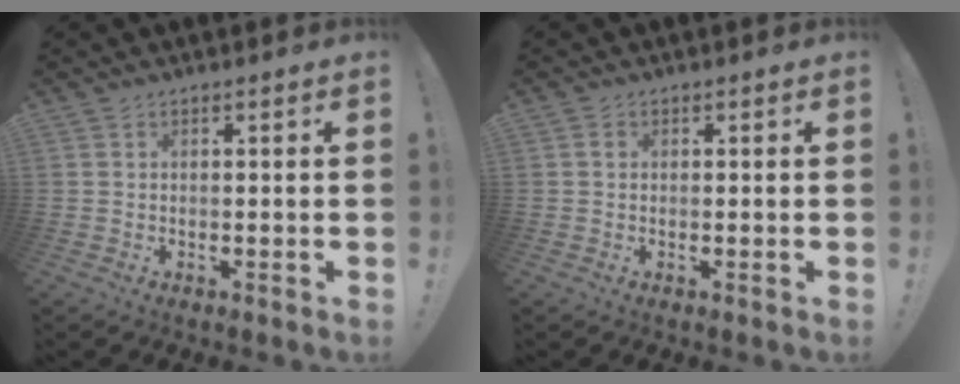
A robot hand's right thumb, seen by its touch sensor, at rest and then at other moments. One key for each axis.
{"total": 0.9, "fx": 0.1, "fy": 0.8, "fz": 0.3, "tx": 0.002, "ty": 0.000, "tz": 0.001}